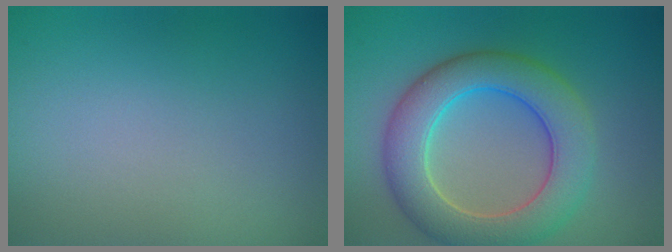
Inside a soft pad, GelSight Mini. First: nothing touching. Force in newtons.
{"total": 7.5, "press": 7.5, "slide": 0.4}